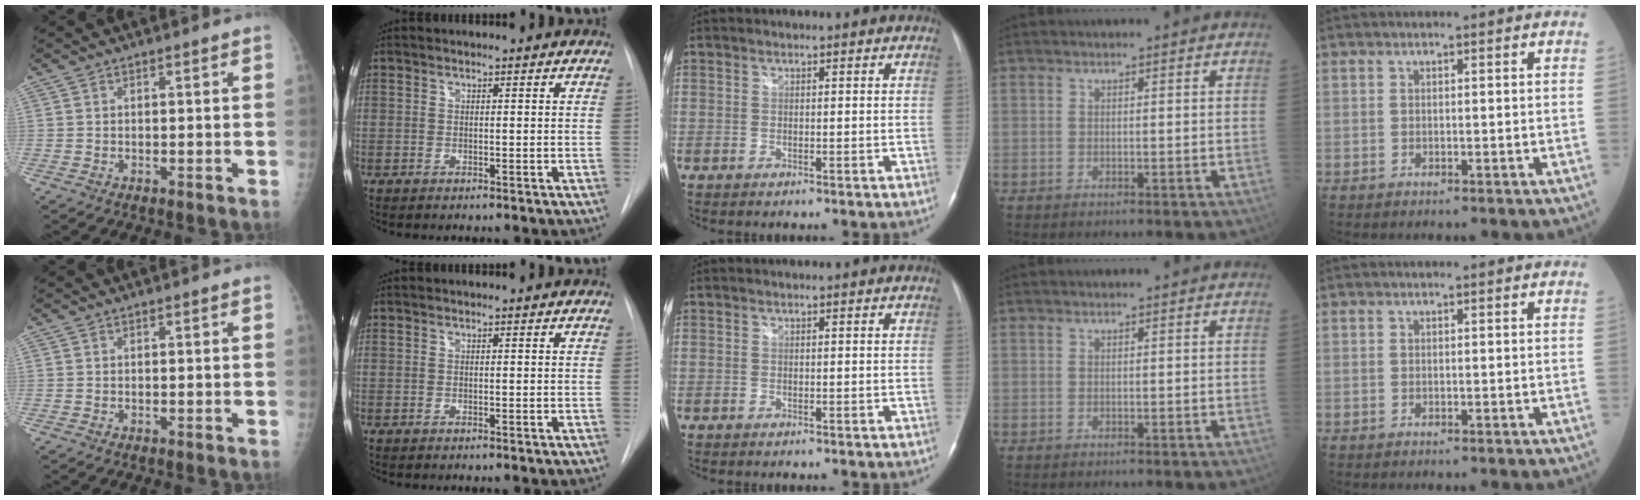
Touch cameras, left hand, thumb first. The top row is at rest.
{}